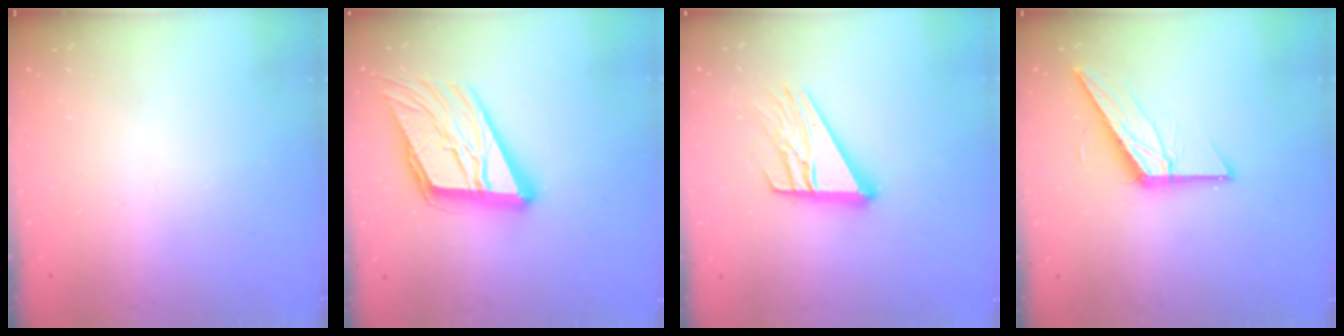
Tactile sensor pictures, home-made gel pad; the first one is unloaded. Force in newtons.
{"total": 19.2, "press": 19.0, "slide": 2.8}
{"total": 15.4, "press": 15.3, "slide": 1.4}
{"total": 13.8, "press": 13.8, "slide": 0.4}